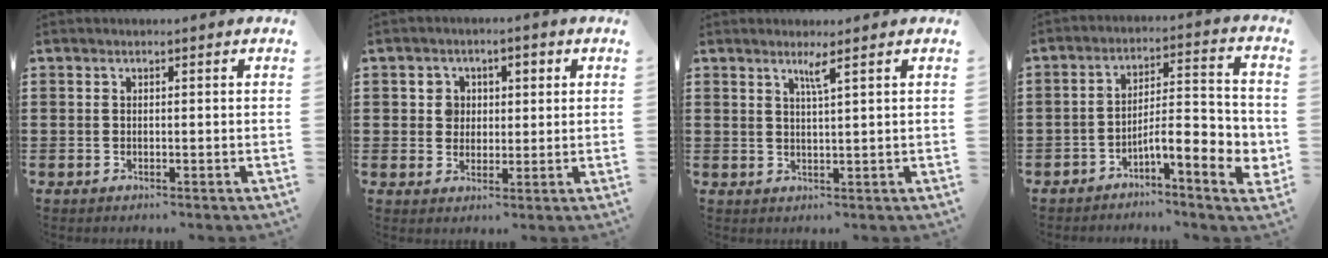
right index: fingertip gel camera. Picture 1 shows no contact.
{"total": 3.4, "force": [0.6, 3.0, 1.4], "torque": [-0.042, 0.010, 0.006]}
{"total": 2.3, "force": [1.5, -0.4, 1.8], "torque": [-0.036, -0.006, 0.024]}
{"total": 8.2, "force": [-3.9, 2.1, 7.0], "torque": [-0.100, -0.015, -0.072]}